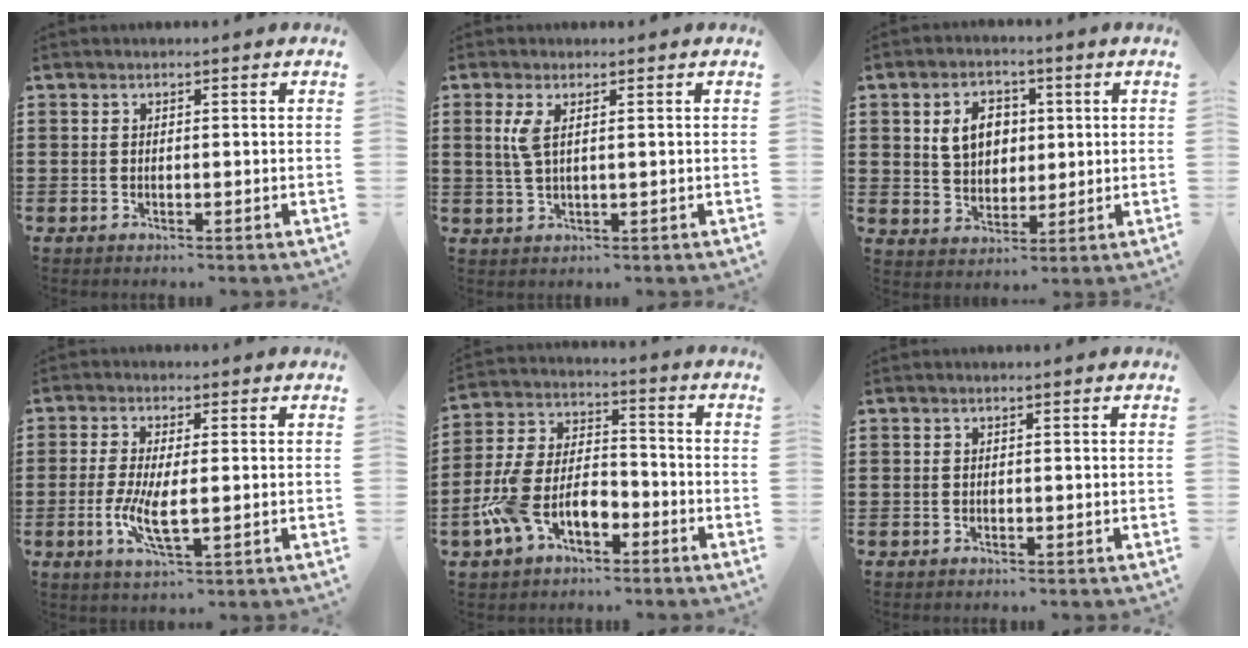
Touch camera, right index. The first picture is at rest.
{"total": 2.9, "force": [1.0, 0.9, 2.6], "torque": [-0.062, 0.002, 0.014]}
{"total": 6.3, "force": [1.6, 4.9, 3.6], "torque": [-0.081, 0.014, 0.025]}
{"total": 6.2, "force": [-0.9, 1.9, 5.8], "torque": [-0.122, -0.005, -0.020]}
{"total": 8.3, "force": [-3.9, 4.7, 5.6], "torque": [-0.141, 0.002, -0.079]}
{"total": 0.0}